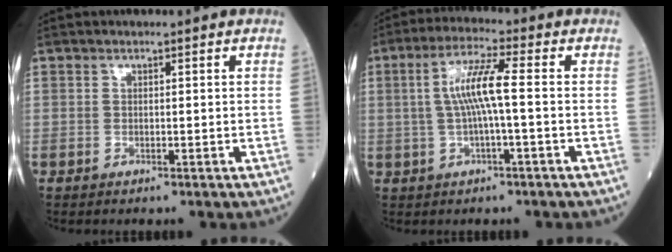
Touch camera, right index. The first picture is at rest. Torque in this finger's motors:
{"motor_torque": [1.04, -0.03, 0.60, 0.16]}